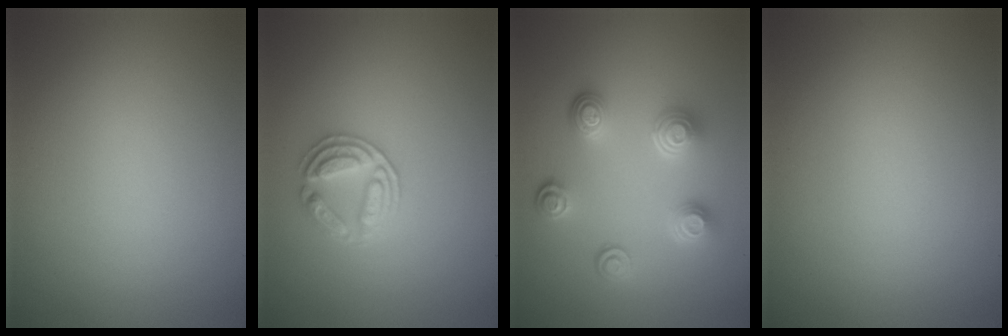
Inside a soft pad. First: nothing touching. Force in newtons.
{"total": 2.7, "press": 2.6, "slide": 0.7}
{"total": 4.4, "press": 3.5, "slide": 2.7}
{"total": 0.0}